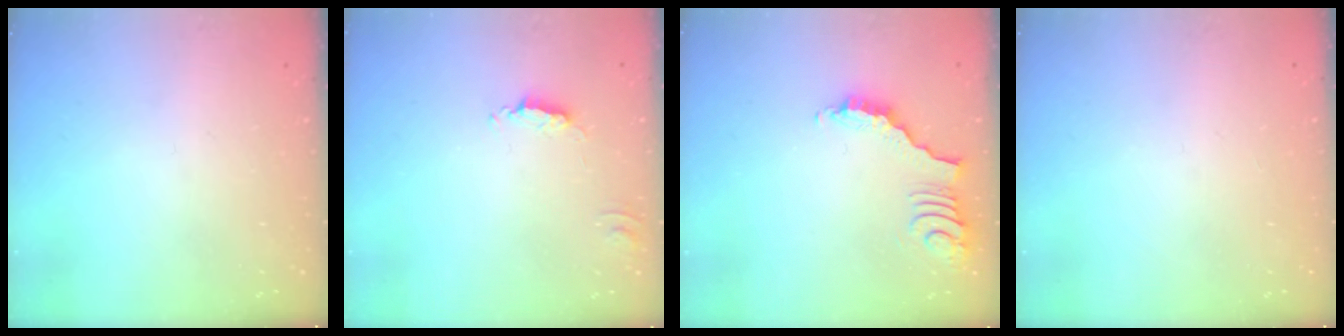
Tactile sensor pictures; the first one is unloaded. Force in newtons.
{"total": 2.0, "press": 2.0, "slide": 0.2}
{"total": 4.0, "press": 3.9, "slide": 0.7}
{"total": 1.6, "press": 1.6, "slide": 0.0}